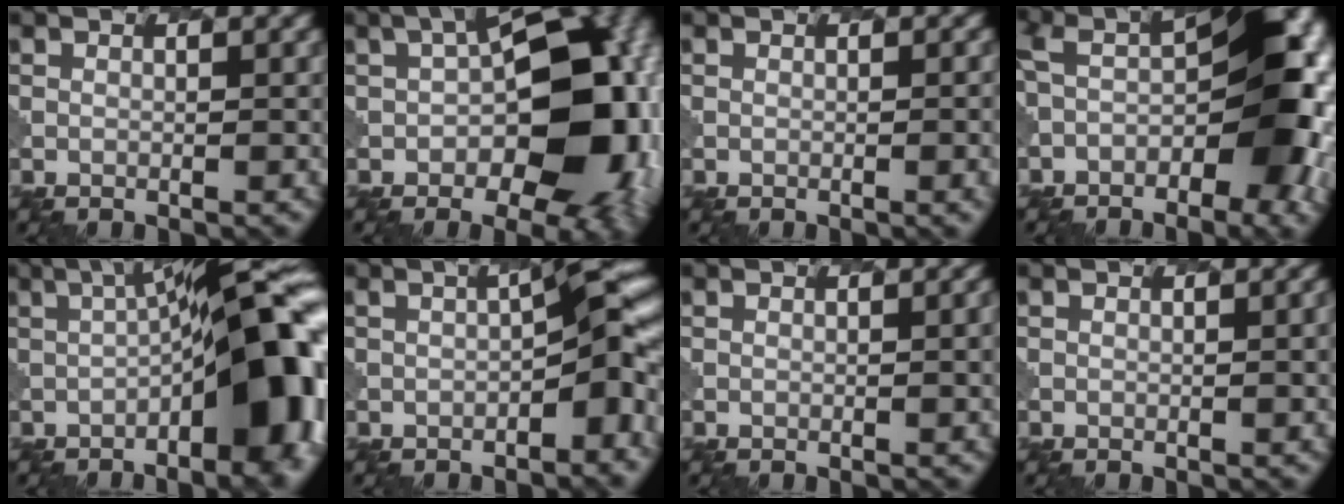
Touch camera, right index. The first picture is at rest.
{"total": 15.5, "force": [-1.2, 8.9, 12.7], "torque": [-0.143, 0.007, -0.020]}
{"total": 2.2, "force": [-0.4, 0.6, 2.0], "torque": [-0.022, -0.004, -0.003]}
{"total": 12.4, "force": [-2.6, 6.4, 10.3], "torque": [-0.156, 0.001, -0.049]}
{"total": 15.2, "force": [-2.5, 5.2, 14.0], "torque": [-0.158, 0.017, -0.036]}
{"total": 6.2, "force": [-1.7, 1.7, 5.7], "torque": [-0.063, 0.015, -0.032]}
{"total": 1.3, "force": [0.0, 0.0, 1.3], "torque": [-0.012, 0.001, -0.001]}
{"total": 1.3, "force": [0.0, 0.0, 1.3], "torque": [-0.013, 0.000, 0.000]}